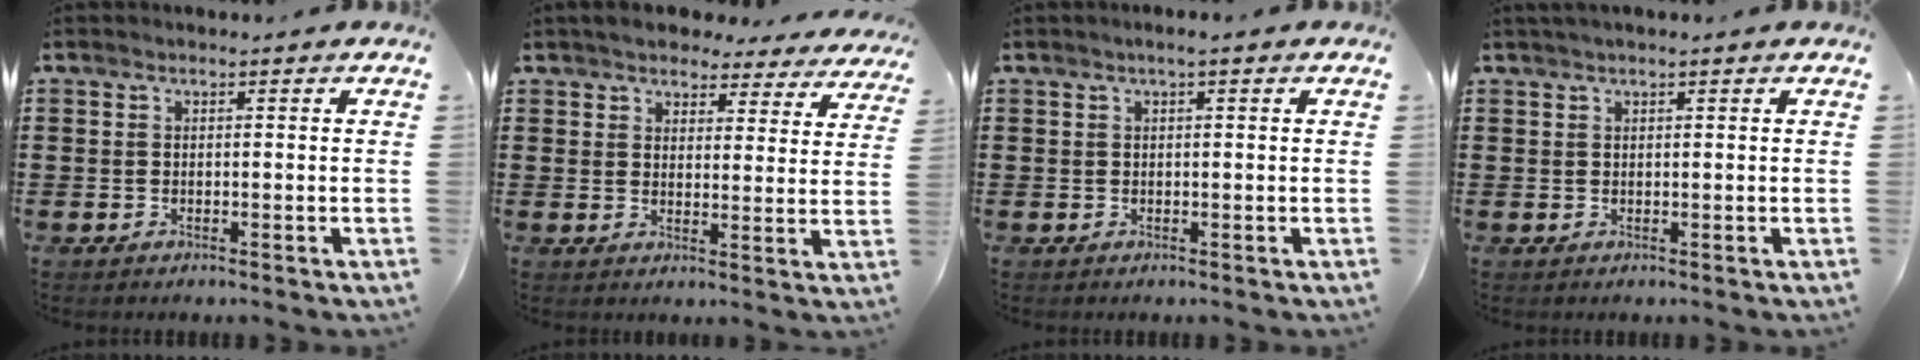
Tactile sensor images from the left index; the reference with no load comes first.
{"total": 4.1, "force": [3.9, 1.1, 0.4], "torque": [-0.023, -0.020, 0.067]}
{"total": 1.0, "force": [0.4, 0.0, 0.9], "torque": [-0.016, 0.001, 0.007]}
{"total": 0.8, "force": [0.6, 0.0, 0.6], "torque": [-0.011, 0.001, 0.011]}